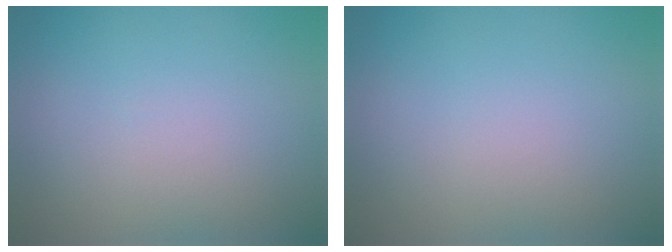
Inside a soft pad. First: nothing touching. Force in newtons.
{"total": 0.0}